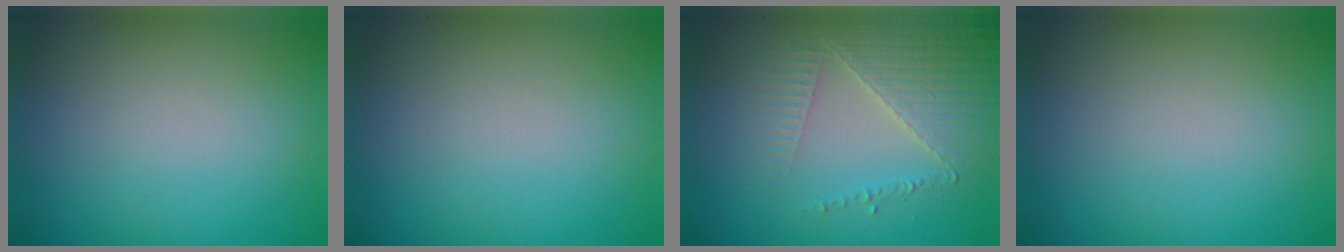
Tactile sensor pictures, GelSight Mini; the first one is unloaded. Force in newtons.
{"total": 0.0}
{"total": 3.8, "press": 3.7, "slide": 0.6}
{"total": 0.0}